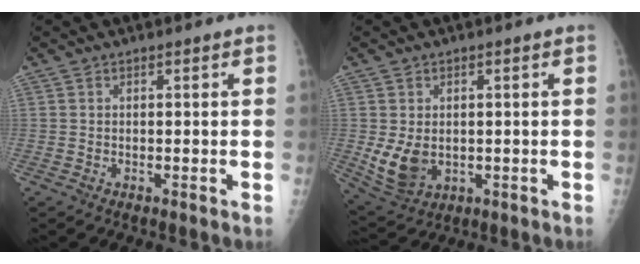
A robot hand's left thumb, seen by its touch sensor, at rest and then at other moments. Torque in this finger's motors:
{"motor_torque": [0.45, 0.57, 0.82, -0.03, 0.30]}